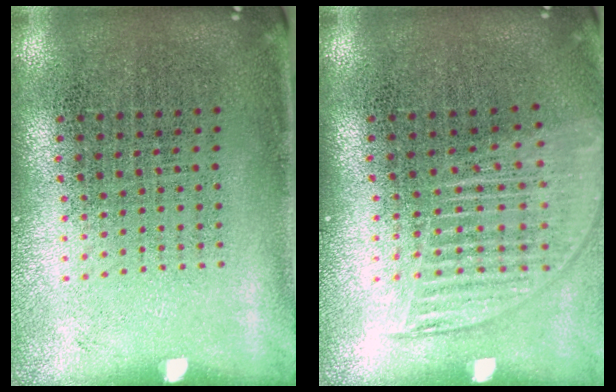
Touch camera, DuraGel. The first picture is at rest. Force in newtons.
{"total": 1.4, "press": 1.3, "slide": 0.5}